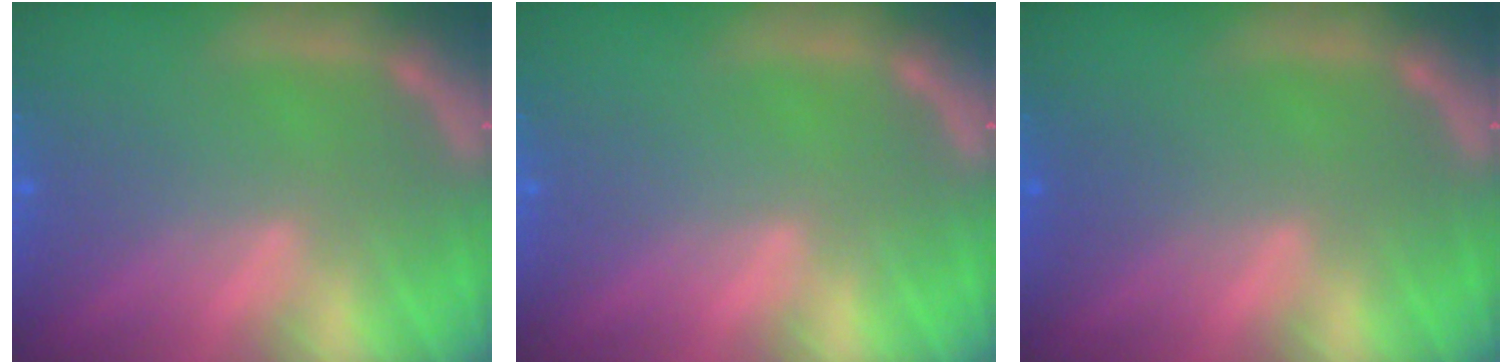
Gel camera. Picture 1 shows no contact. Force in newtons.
{"total": 0.0}
{"total": 1.0}